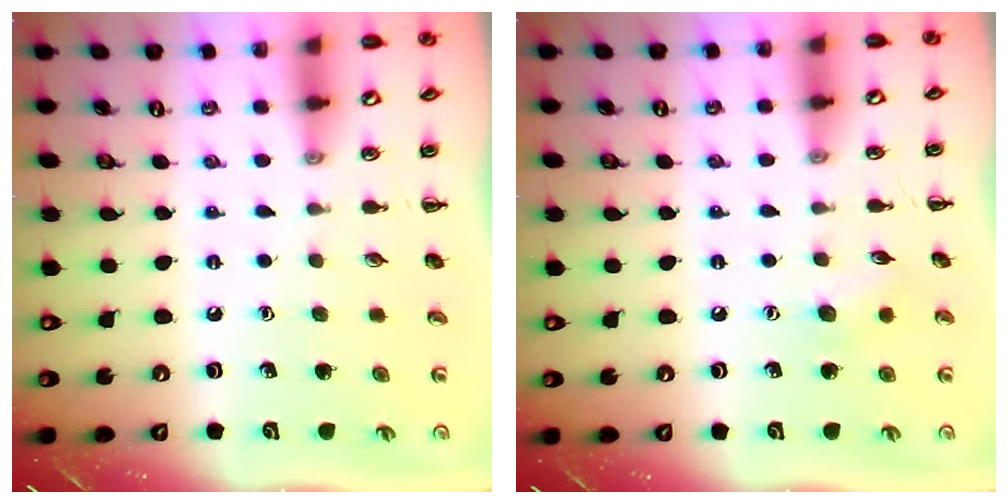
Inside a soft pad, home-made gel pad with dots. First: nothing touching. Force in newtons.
{"total": 5.7, "press": 5.6, "slide": 1.3}